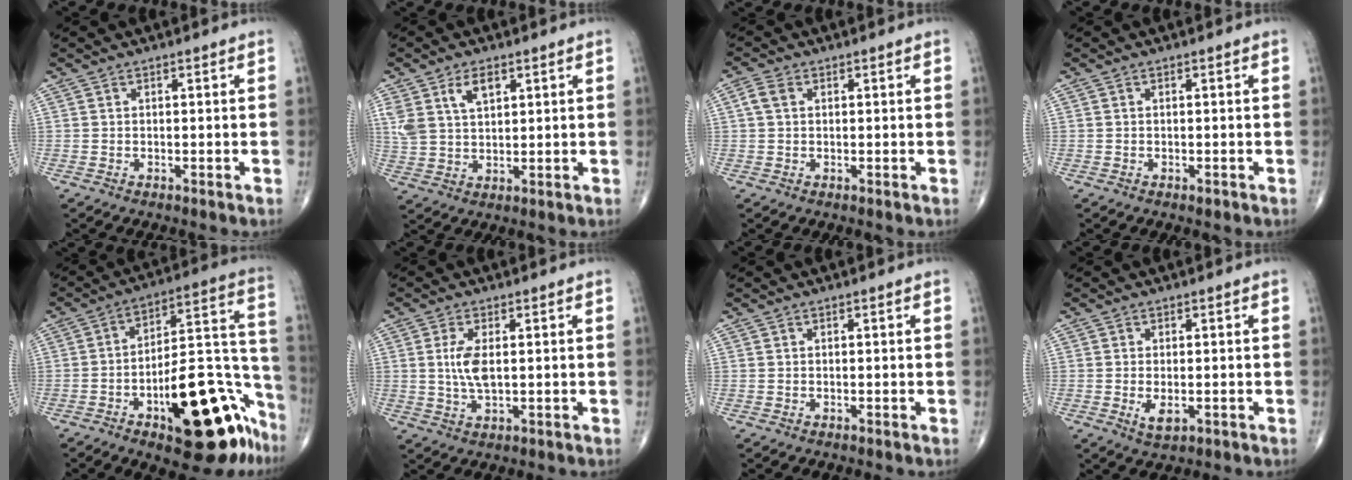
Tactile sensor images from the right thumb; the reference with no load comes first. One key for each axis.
{"total": 7.3, "fx": 3.5, "fy": 4.1, "fz": 5.0, "tx": -0.093, "ty": -0.008, "tz": 0.073}
{"total": 2.6, "fx": 0.6, "fy": 1.8, "fz": 1.7, "tx": -0.042, "ty": 0.010, "tz": 0.011}
{"total": 0.5, "fx": -0.3, "fy": 0.3, "fz": 0.4, "tx": -0.003, "ty": 0.000, "tz": -0.005}
{"total": 26.9, "fx": -13.0, "fy": 10.8, "fz": 20.9, "tx": -0.211, "ty": 0.095, "tz": -0.177}
{"total": 4.0, "fx": 0.5, "fy": 1.5, "fz": 3.6, "tx": -0.080, "ty": -0.004, "tz": 0.013}
{"total": 0.0}
{"total": 3.0, "fx": -0.7, "fy": 1.4, "fz": 2.5, "tx": -0.045, "ty": -0.007, "tz": -0.010}